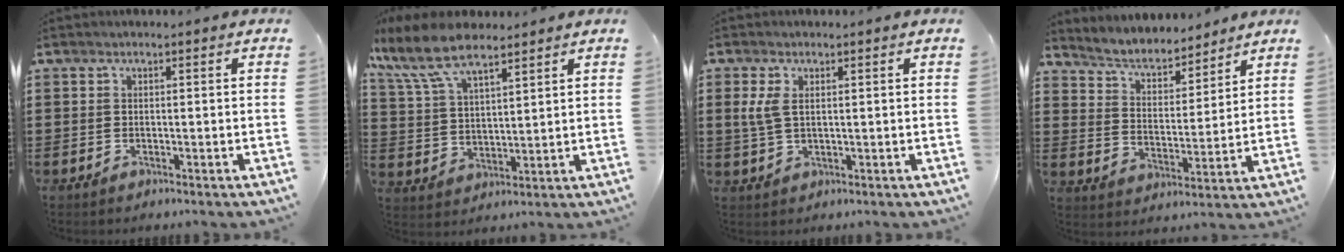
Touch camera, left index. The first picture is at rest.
{"total": 9.6, "force": [7.2, 3.5, 5.3], "torque": [-0.135, -0.019, 0.130]}
{"total": 3.6, "force": [0.9, 1.7, 3.0], "torque": [-0.080, 0.001, 0.011]}
{"total": 4.9, "force": [4.8, 0.9, 0.8], "torque": [-0.041, -0.033, 0.080]}